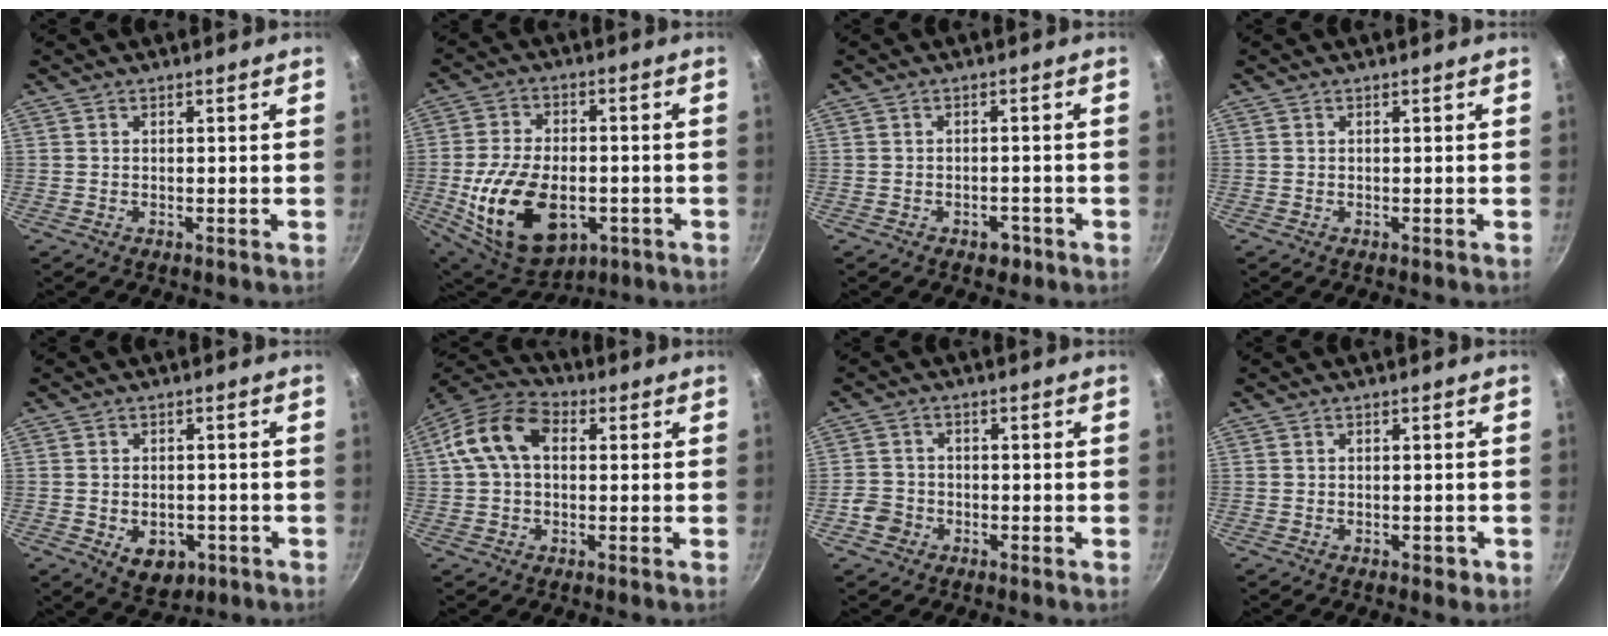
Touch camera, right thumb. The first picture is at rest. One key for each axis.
{"total": 19.8, "fx": -4.8, "fy": 12.2, "fz": 14.9, "tx": -0.258, "ty": 0.002, "tz": -0.056}
{"total": 2.4, "fx": -1.5, "fy": 1.6, "fz": 1.2, "tx": -0.006, "ty": 0.009, "tz": -0.017}
{"total": 0.0}
{"total": 6.5, "fx": -2.2, "fy": 4.5, "fz": 4.1, "tx": -0.045, "ty": 0.010, "tz": -0.020}
{"total": 11.9, "fx": 2.0, "fy": 7.9, "fz": 8.7, "tx": -0.163, "ty": 0.034, "tz": 0.025}
{"total": 3.6, "fx": -1.7, "fy": 3.1, "fz": 1.0, "tx": -0.004, "ty": 0.015, "tz": -0.036}
{"total": 1.5, "fx": -0.7, "fy": 0.9, "fz": 1.0, "tx": -0.008, "ty": 0.002, "tz": -0.008}